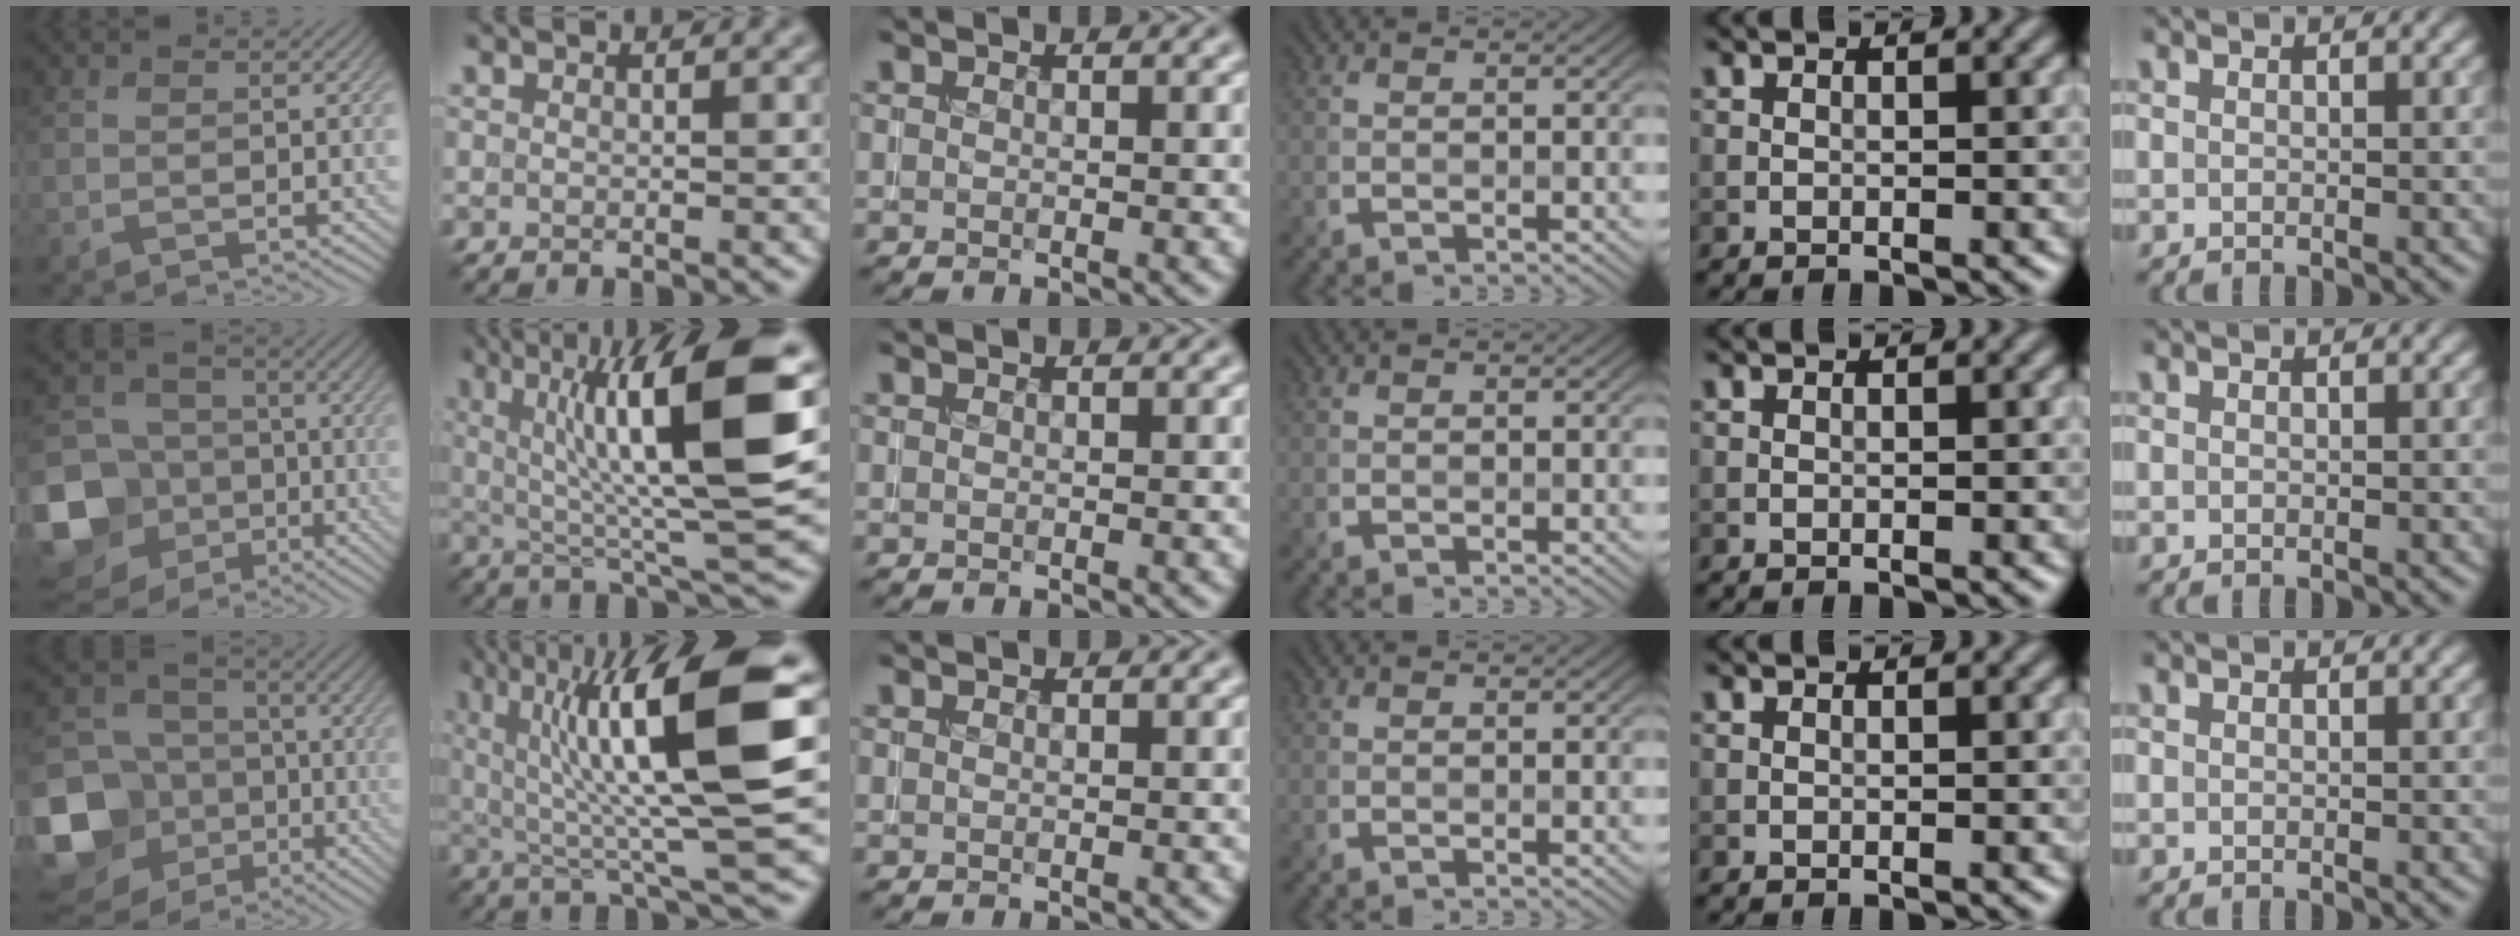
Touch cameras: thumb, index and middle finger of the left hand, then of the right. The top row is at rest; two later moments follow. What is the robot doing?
{"motion": "insert", "object": "coin"}